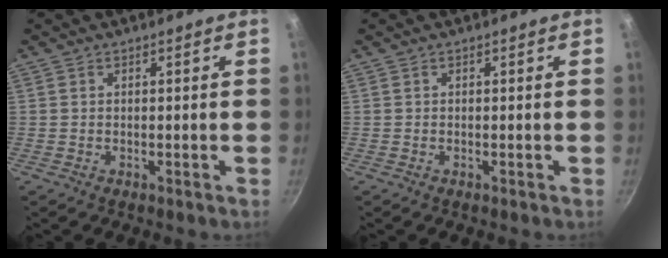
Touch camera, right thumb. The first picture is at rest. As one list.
[{"total": 0.0}]